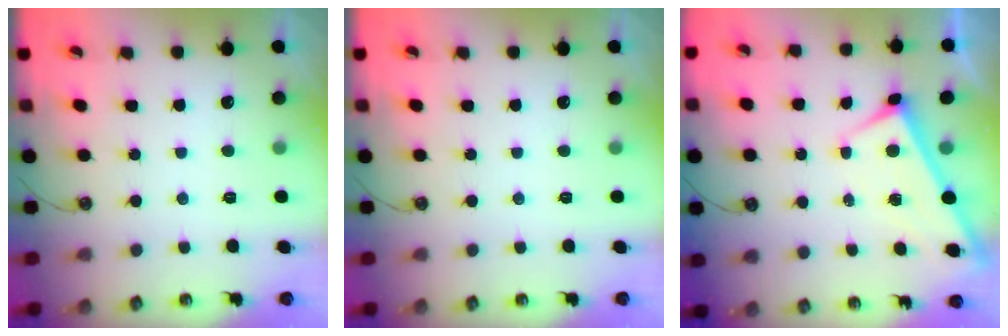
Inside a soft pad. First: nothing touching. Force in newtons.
{"total": 0.0}
{"total": 1.9, "press": 1.9, "slide": 0.2}